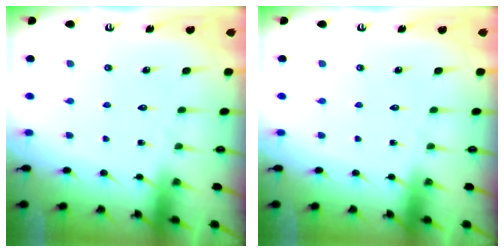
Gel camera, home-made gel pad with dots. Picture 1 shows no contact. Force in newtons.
{"total": 0.0}